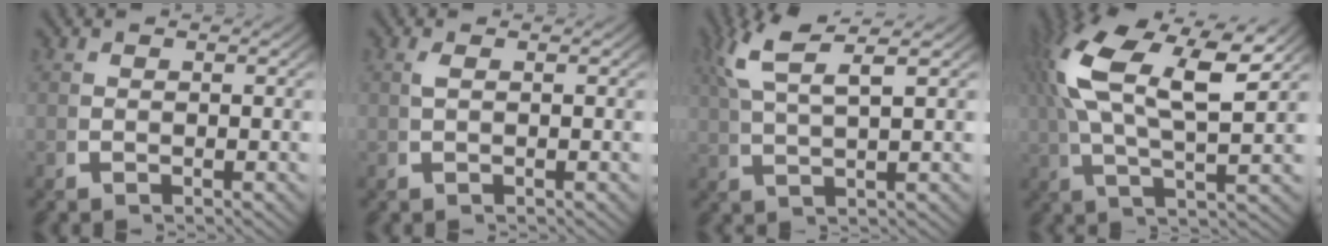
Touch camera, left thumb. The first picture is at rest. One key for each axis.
{"total": 0.8, "fx": 0.3, "fy": -0.2, "fz": 0.7, "tx": -0.019, "ty": 0.004, "tz": 0.008}
{"total": 6.0, "fx": 3.8, "fy": 1.9, "fz": 4.3, "tx": -0.086, "ty": 0.011, "tz": 0.065}
{"total": 10.5, "fx": 2.9, "fy": 4.9, "fz": 8.9, "tx": -0.187, "ty": -0.003, "tz": 0.049}